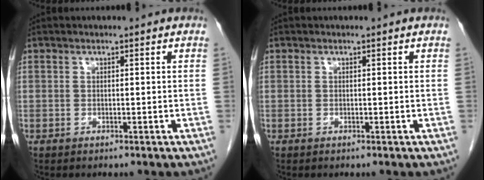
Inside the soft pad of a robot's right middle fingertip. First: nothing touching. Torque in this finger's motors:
{"motor_torque": [0.17, -0.12, -0.04, 0.00]}